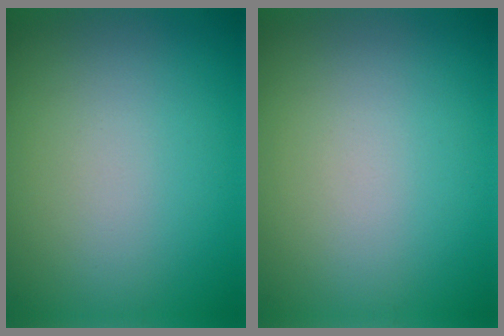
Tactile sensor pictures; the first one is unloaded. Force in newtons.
{"total": 0.0}